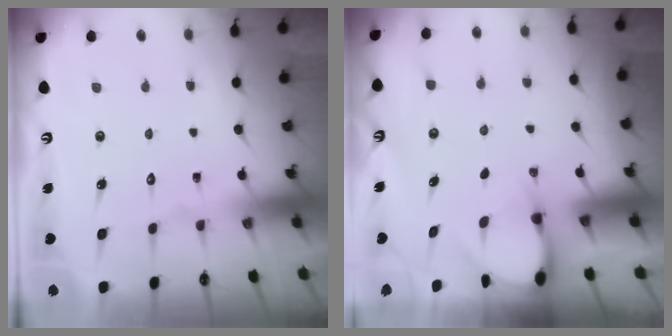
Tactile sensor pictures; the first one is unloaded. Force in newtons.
{"total": 2.9, "press": 2.9, "slide": 0.3}